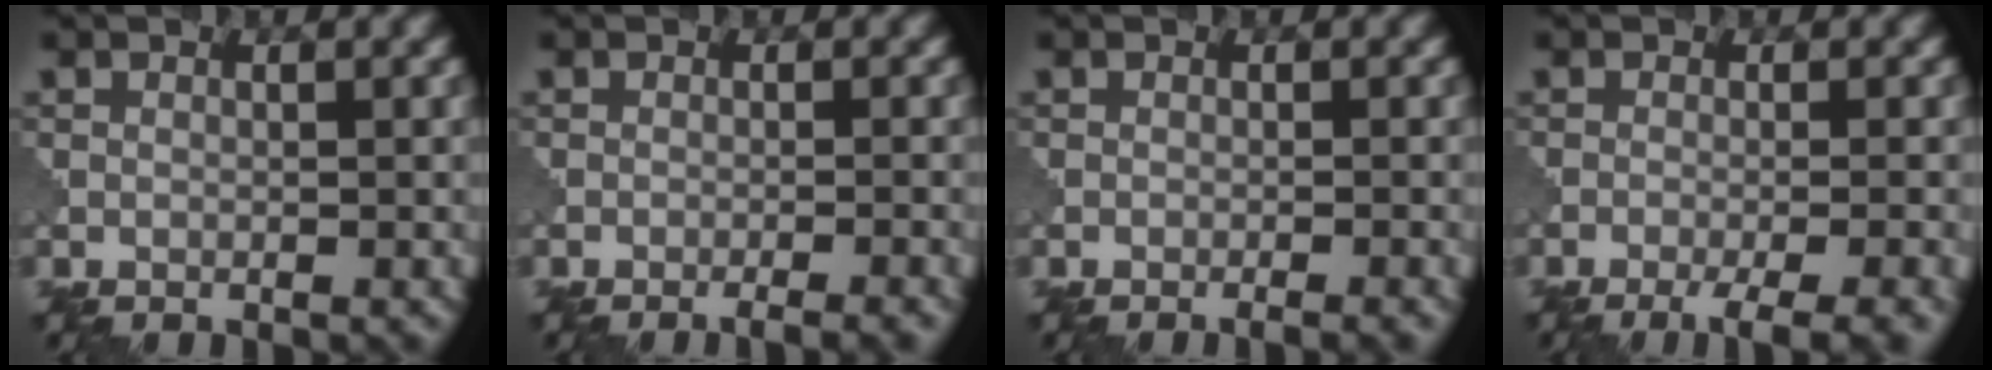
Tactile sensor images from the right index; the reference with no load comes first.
{"total": 2.3, "force": [-1.4, 0.4, 1.8], "torque": [-0.016, 0.003, -0.027]}
{"total": 1.5, "force": [-0.8, 0.3, 1.2], "torque": [-0.008, 0.000, -0.016]}
{"total": 4.9, "force": [-2.7, 1.2, 4.0], "torque": [-0.050, -0.002, -0.042]}